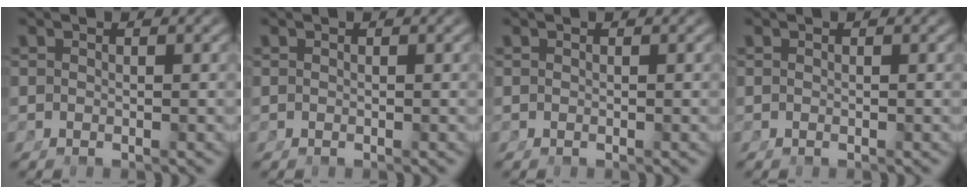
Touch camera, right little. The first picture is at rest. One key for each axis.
{"total": 0.0}
{"total": 0.0}
{"total": 0.0}